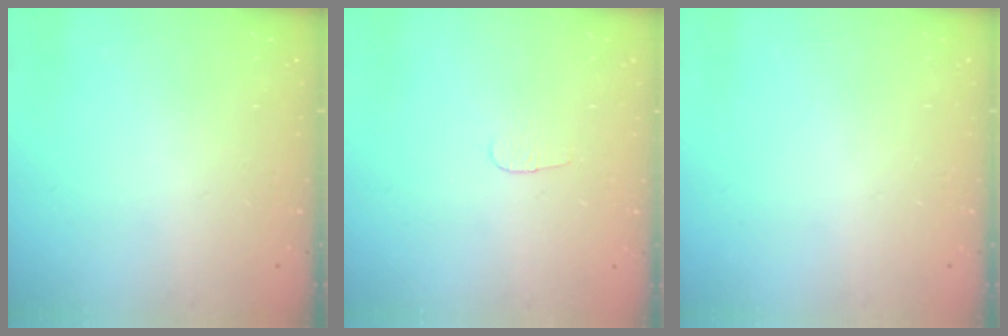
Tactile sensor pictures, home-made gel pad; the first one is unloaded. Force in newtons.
{"total": 2.8, "press": 2.8, "slide": 0.3}
{"total": 0.0}